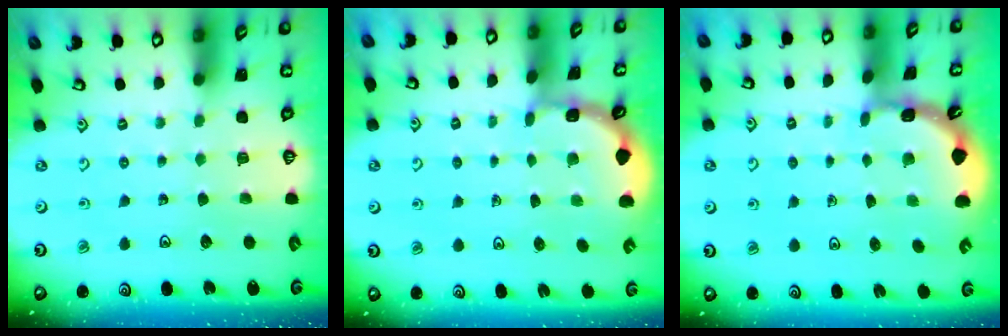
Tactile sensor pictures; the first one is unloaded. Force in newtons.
{"total": 1.7, "press": 1.7, "slide": 0.1}
{"total": 1.9, "press": 1.9, "slide": 0.1}